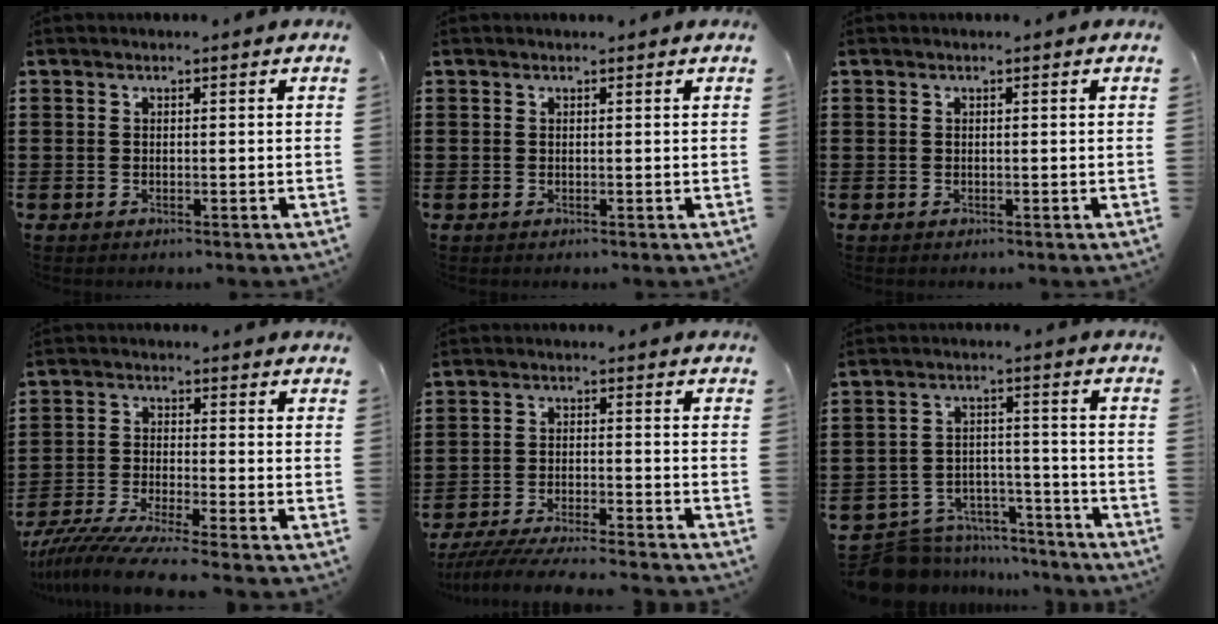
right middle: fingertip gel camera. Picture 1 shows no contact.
{"total": 0.0}
{"total": 0.0}
{"total": 6.3, "force": [-5.8, -0.3, 2.6], "torque": [-0.066, -0.020, -0.115]}
{"total": 5.7, "force": [-5.5, 0.0, 1.6], "torque": [-0.037, -0.009, -0.108]}
{"total": 7.9, "force": [-7.6, 1.8, 1.1], "torque": [-0.022, 0.022, -0.148]}